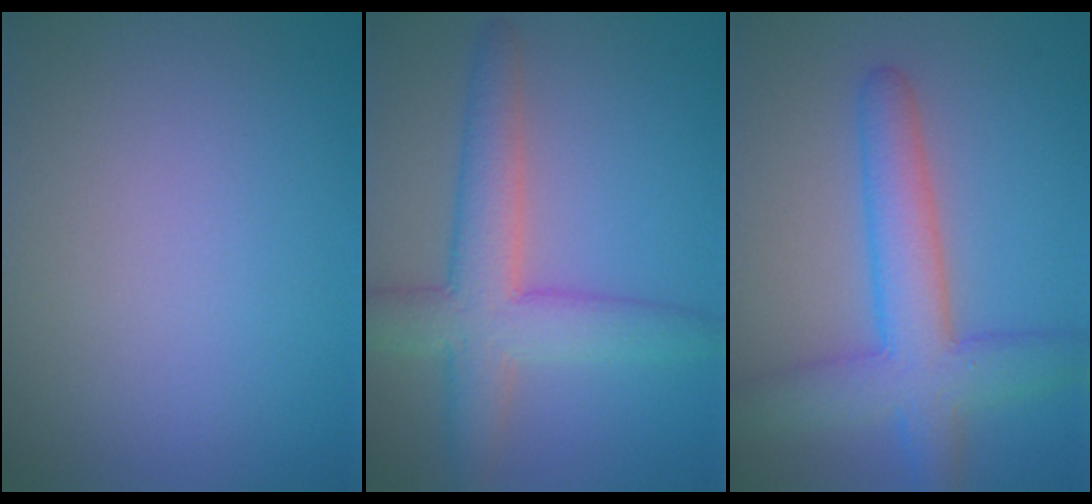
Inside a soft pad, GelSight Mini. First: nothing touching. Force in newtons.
{"total": 6.1, "press": 6.1, "slide": 0.3}
{"total": 6.4, "press": 6.4, "slide": 0.5}